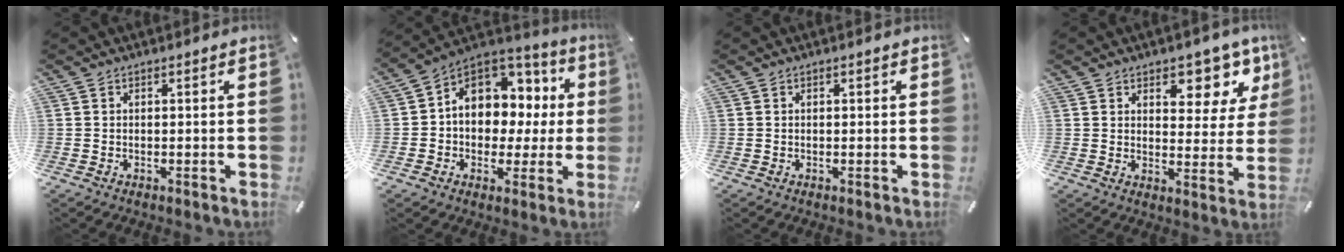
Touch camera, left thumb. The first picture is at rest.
{"total": 10.9, "force": [2.3, 9.4, 5.0], "torque": [-0.076, -0.023, 0.048]}
{"total": 0.0}
{"total": 9.2, "force": [6.4, 5.1, 4.2], "torque": [-0.028, -0.056, 0.105]}